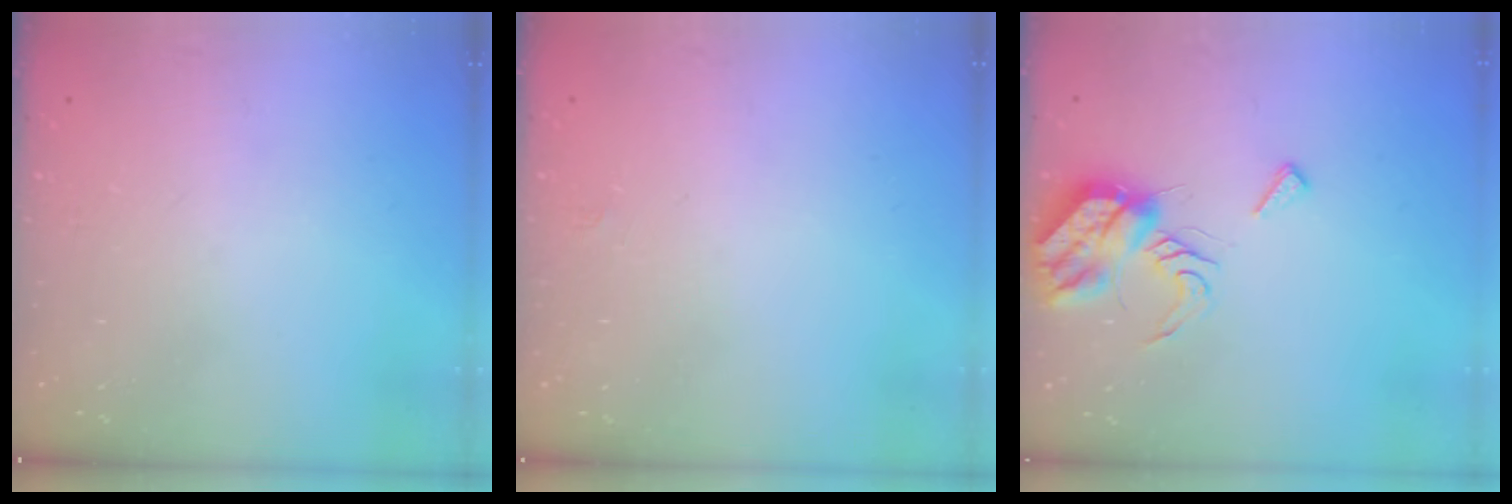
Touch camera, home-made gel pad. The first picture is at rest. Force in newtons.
{"total": 1.9, "press": 1.9, "slide": 0.3}
{"total": 9.1, "press": 9.1, "slide": 0.6}